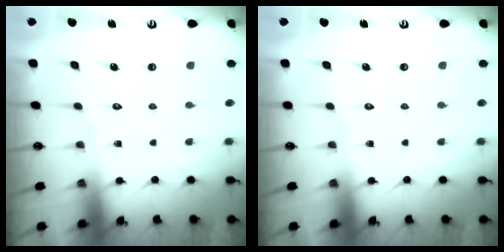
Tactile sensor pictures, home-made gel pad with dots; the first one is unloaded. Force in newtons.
{"total": 0.0}